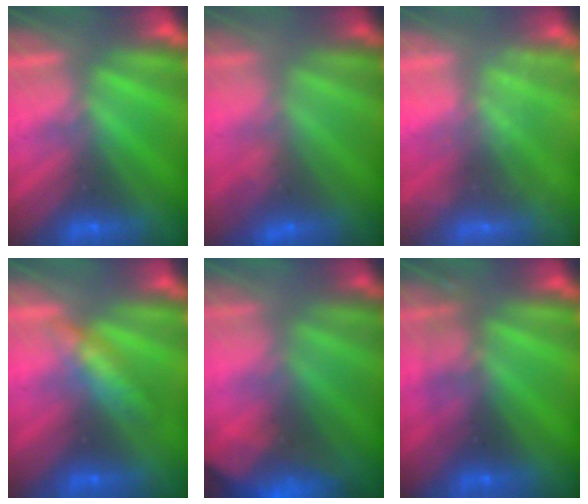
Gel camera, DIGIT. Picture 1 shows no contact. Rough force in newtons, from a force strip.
{"total": 2.8}
{"total": 2.3}
{"total": 3.4}
{"total": 8.4}
{"total": 2.7}